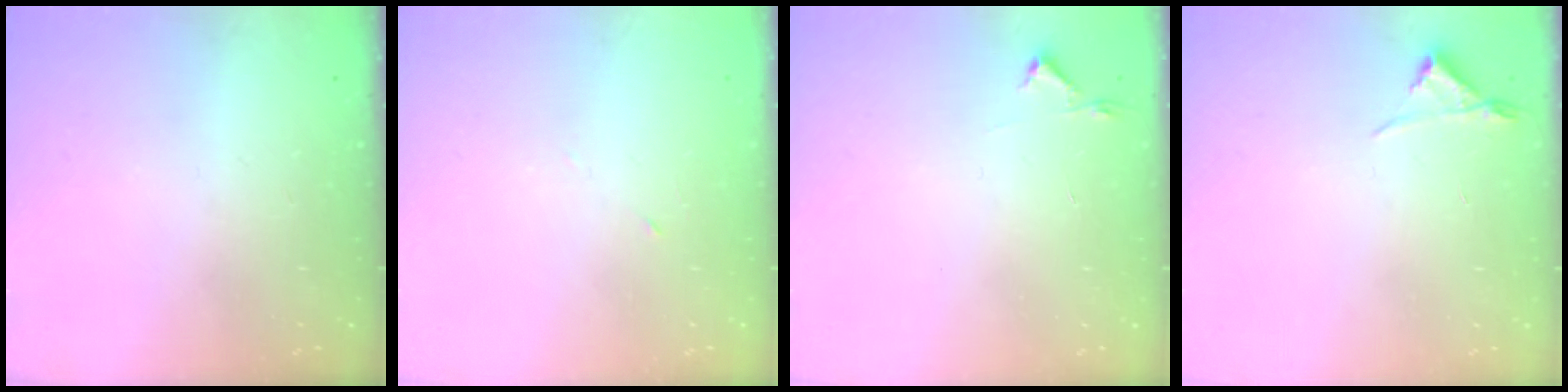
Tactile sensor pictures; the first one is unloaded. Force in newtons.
{"total": 2.7, "press": 2.5, "slide": 1.0}
{"total": 2.7, "press": 2.6, "slide": 0.4}
{"total": 3.0, "press": 2.9, "slide": 0.5}